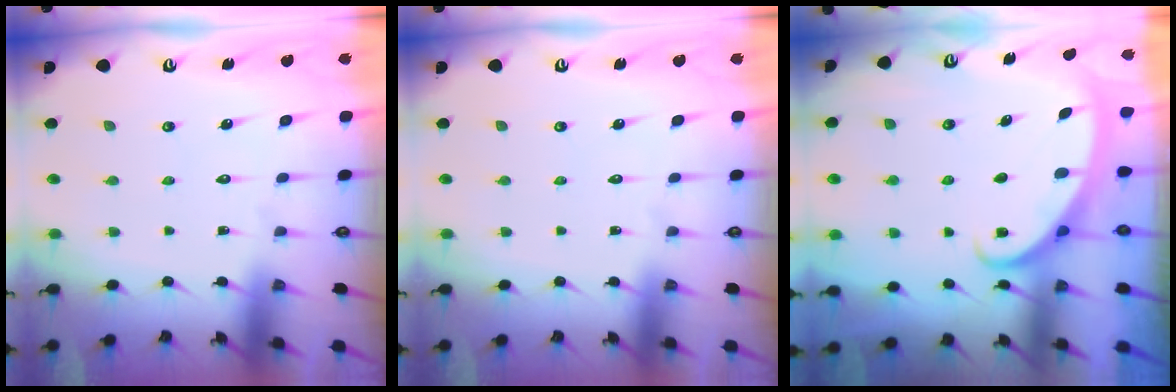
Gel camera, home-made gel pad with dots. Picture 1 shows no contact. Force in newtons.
{"total": 0.0}
{"total": 2.6, "press": 2.5, "slide": 0.4}